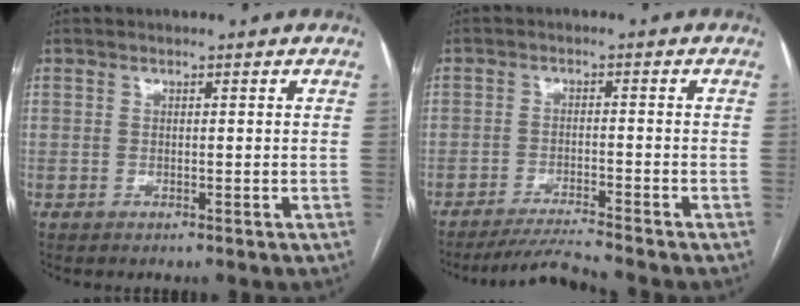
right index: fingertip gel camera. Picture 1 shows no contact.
{"total": 5.1, "force": [-4.8, -1.7, 0.7], "torque": [-0.015, -0.016, -0.087]}